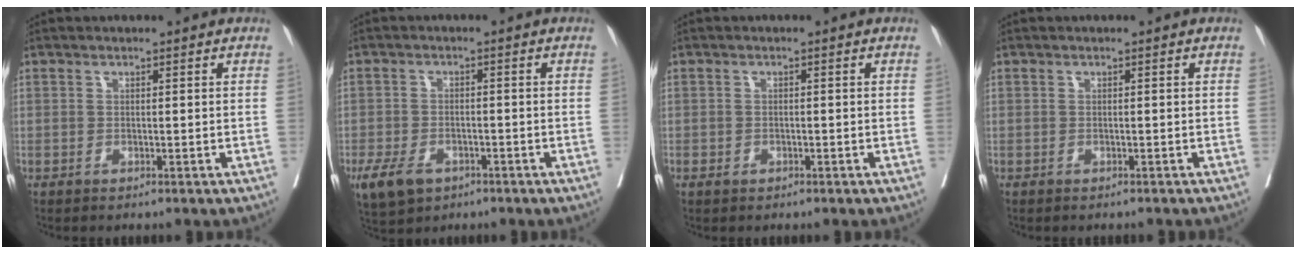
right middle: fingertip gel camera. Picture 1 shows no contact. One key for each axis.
{"total": 6.6, "fx": -3.8, "fy": 4.0, "fz": 3.5, "tx": -0.062, "ty": -0.008, "tz": -0.063}
{"total": 1.4, "fx": -0.7, "fy": 1.0, "fz": 0.6, "tx": -0.010, "ty": 0.000, "tz": -0.010}
{"total": 0.8, "fx": -0.7, "fy": 0.3, "fz": 0.1, "tx": -0.001, "ty": -0.003, "tz": -0.017}